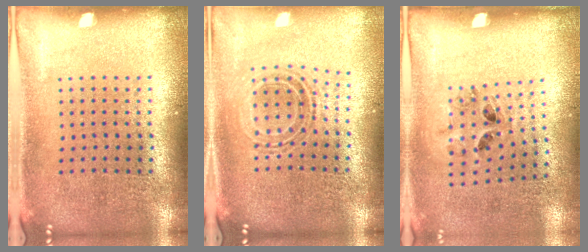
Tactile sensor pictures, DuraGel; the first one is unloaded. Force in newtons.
{"total": 0.8, "press": 0.8, "slide": 0.4}
{"total": 1.2, "press": 0.8, "slide": 0.9}